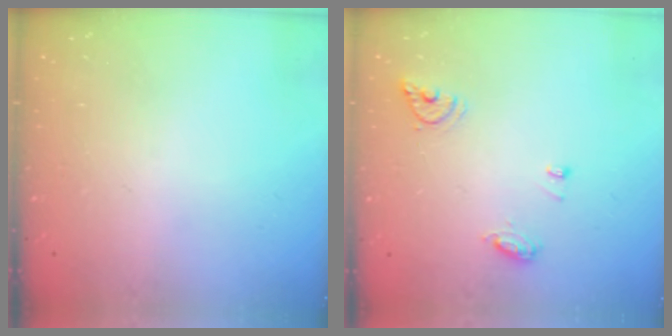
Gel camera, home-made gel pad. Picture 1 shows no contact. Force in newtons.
{"total": 7.4, "press": 7.3, "slide": 0.9}